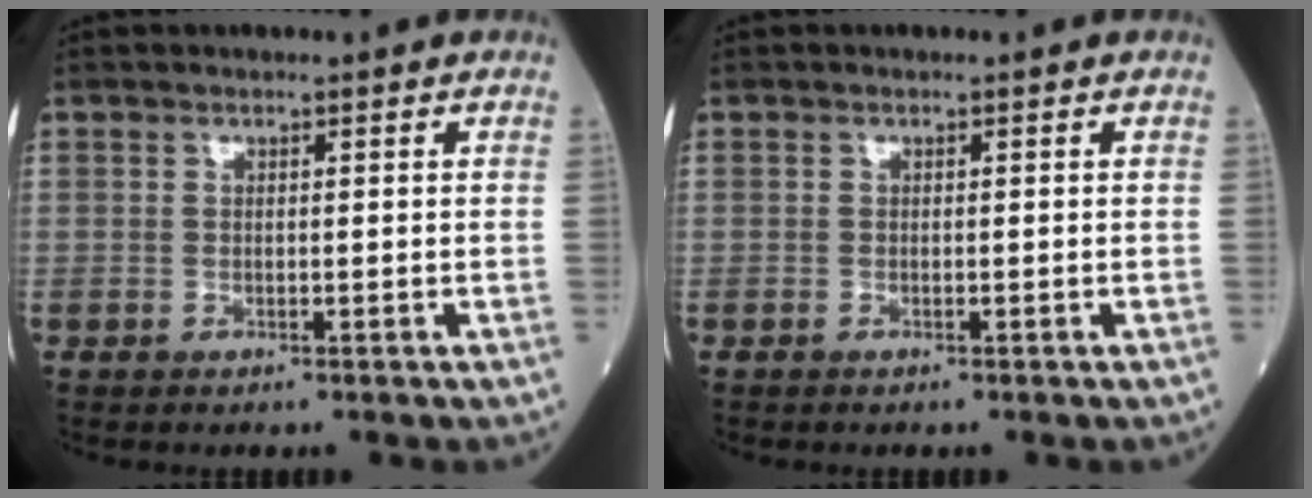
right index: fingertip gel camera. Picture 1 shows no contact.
{"total": 0.0}